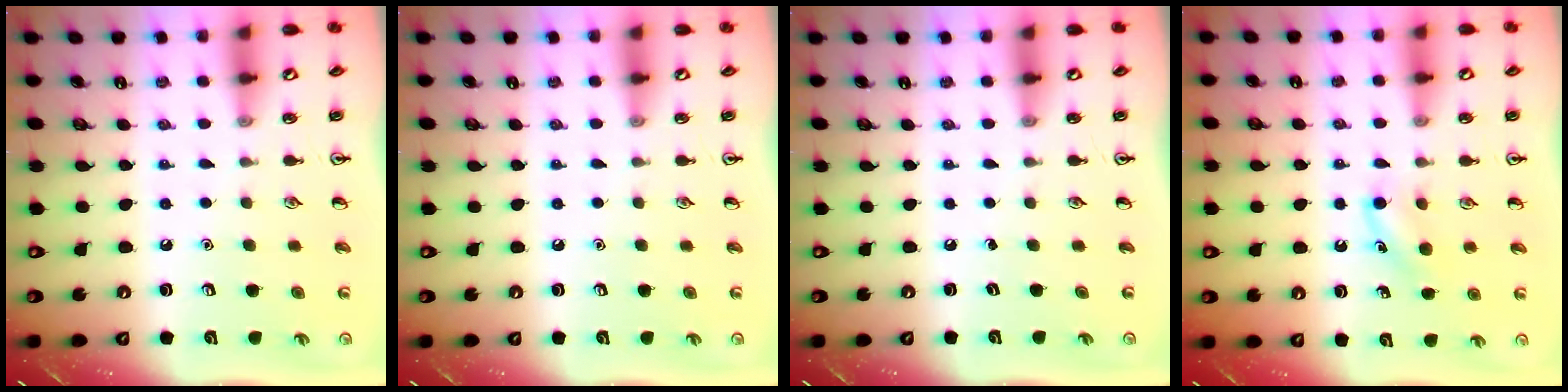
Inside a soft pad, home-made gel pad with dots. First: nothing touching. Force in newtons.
{"total": 0.0}
{"total": 0.0}
{"total": 5.9, "press": 5.6, "slide": 1.9}